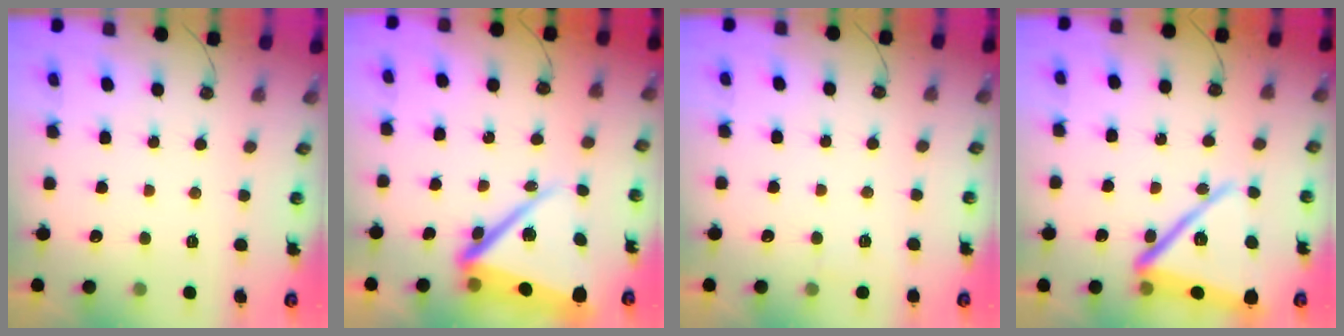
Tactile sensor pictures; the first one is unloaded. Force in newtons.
{"total": 16.9, "press": 16.8, "slide": 1.7}
{"total": 2.2, "press": 2.1, "slide": 0.3}
{"total": 19.4, "press": 16.4, "slide": 10.3}